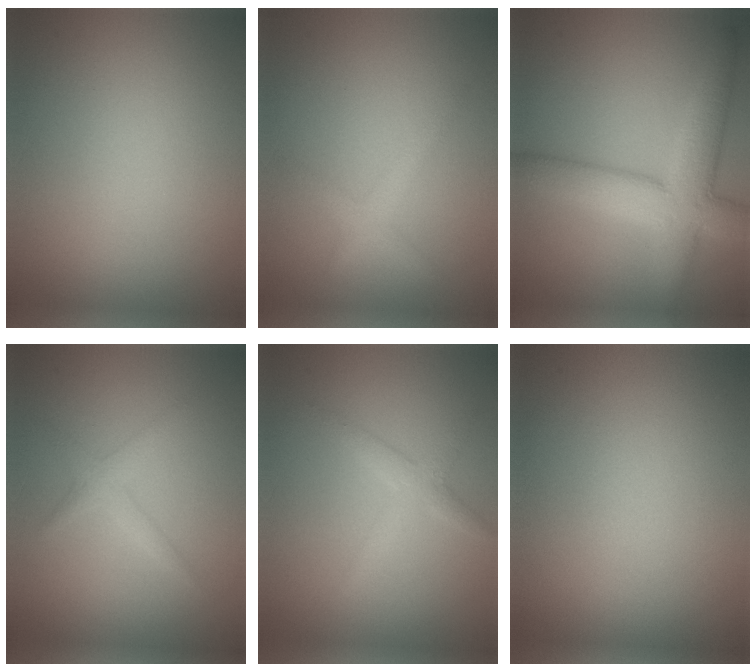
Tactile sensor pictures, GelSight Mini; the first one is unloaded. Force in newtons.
{"total": 1.9, "press": 1.9, "slide": 0.1}
{"total": 7.3, "press": 7.3, "slide": 0.6}
{"total": 1.6, "press": 1.6, "slide": 0.1}
{"total": 1.9, "press": 1.9, "slide": 0.0}
{"total": 0.0}